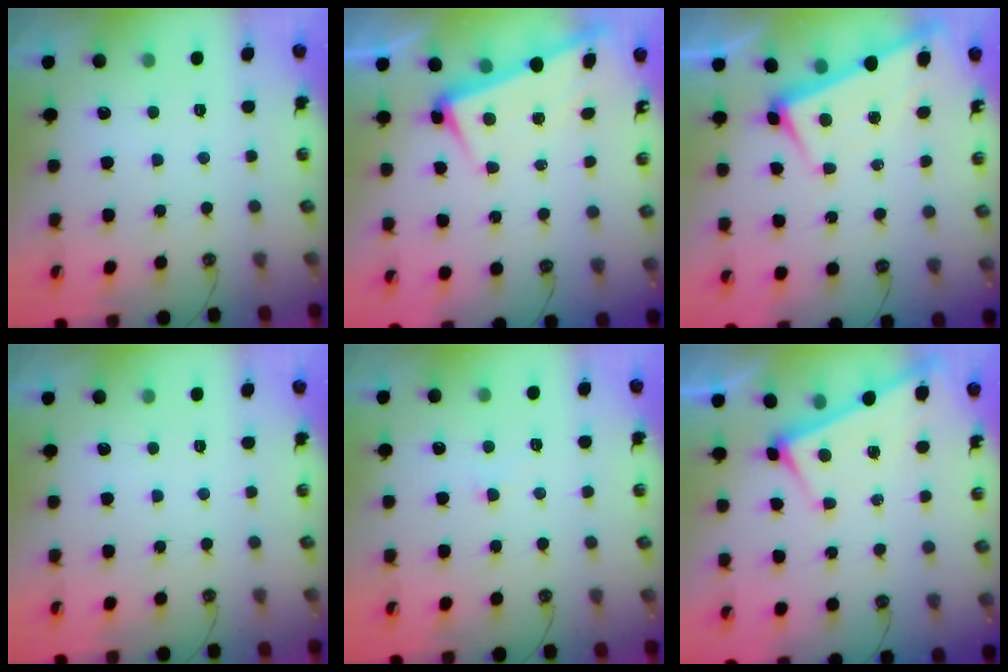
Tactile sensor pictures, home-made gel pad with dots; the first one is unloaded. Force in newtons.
{"total": 2.9, "press": 2.8, "slide": 1.0}
{"total": 1.9, "press": 1.8, "slide": 0.6}
{"total": 0.0}
{"total": 0.6, "press": 0.3, "slide": 0.6}
{"total": 3.3, "press": 3.3, "slide": 0.3}